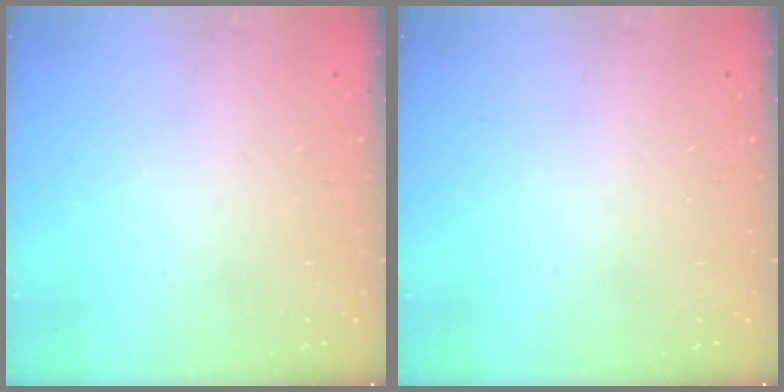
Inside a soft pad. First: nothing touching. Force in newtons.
{"total": 0.0}